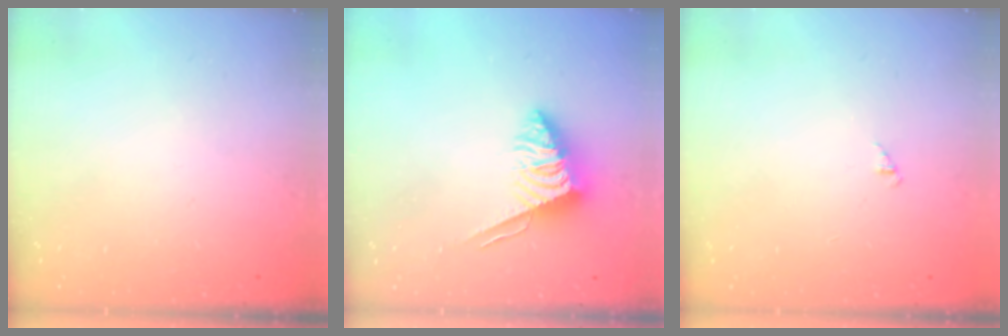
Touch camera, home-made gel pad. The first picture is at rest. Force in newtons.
{"total": 6.4, "press": 6.4, "slide": 0.5}
{"total": 1.2, "press": 1.1, "slide": 0.3}